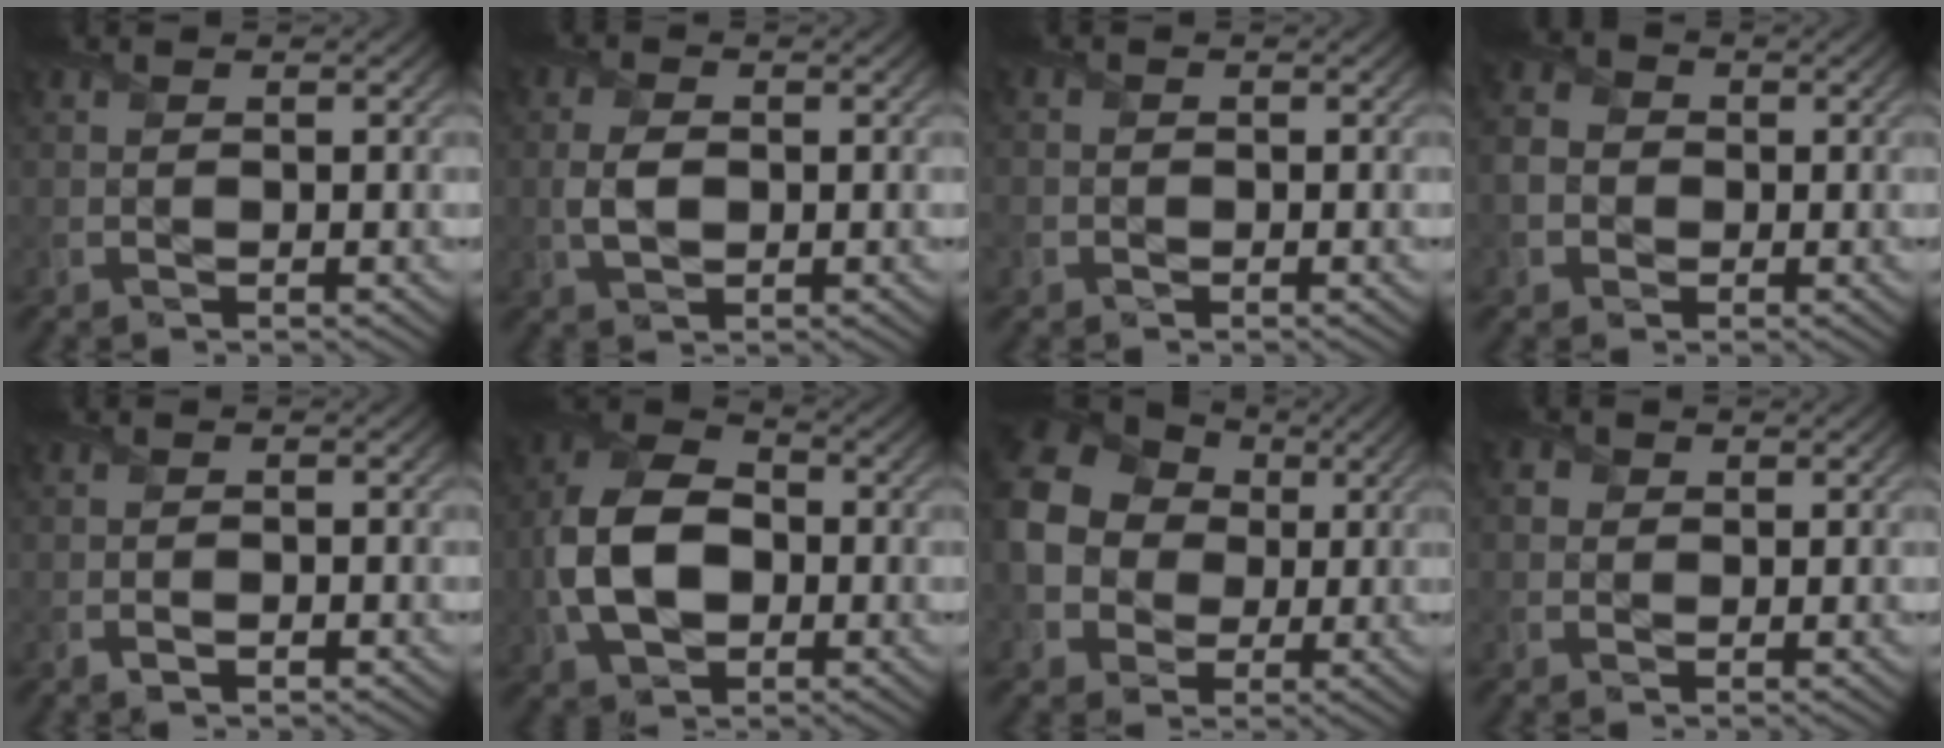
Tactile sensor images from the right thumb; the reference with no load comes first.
{"total": 3.3, "force": [-0.2, 2.2, 2.5], "torque": [-0.062, 0.000, -0.004]}
{"total": 1.0, "force": [-0.4, 0.9, 0.0], "torque": [0.008, 0.005, -0.013]}
{"total": 4.2, "force": [-0.8, 3.8, 1.7], "torque": [-0.052, -0.004, -0.021]}
{"total": 1.0, "force": [-0.6, 0.1, 0.8], "torque": [-0.019, 0.002, -0.013]}
{"total": 10.4, "force": [-1.7, 7.0, 7.5], "torque": [-0.177, -0.001, -0.041]}
{"total": 17.0, "force": [0.6, 15.1, 7.7], "torque": [-0.237, 0.013, -0.030]}
{"total": 1.6, "force": [0.3, 1.5, 0.5], "torque": [-0.016, 0.003, -0.001]}